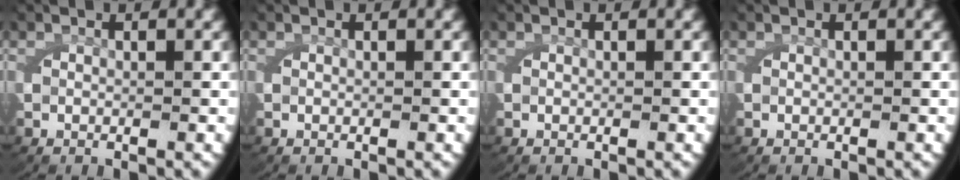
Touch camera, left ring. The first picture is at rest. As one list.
[{"total": 0.0}, {"total": 0.0}, {"total": 0.0}]